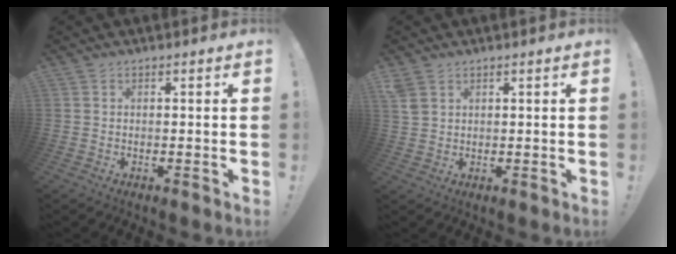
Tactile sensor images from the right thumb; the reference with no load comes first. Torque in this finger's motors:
{"motor_torque": [-0.56, 0.46, 0.49, 0.28, -0.04]}